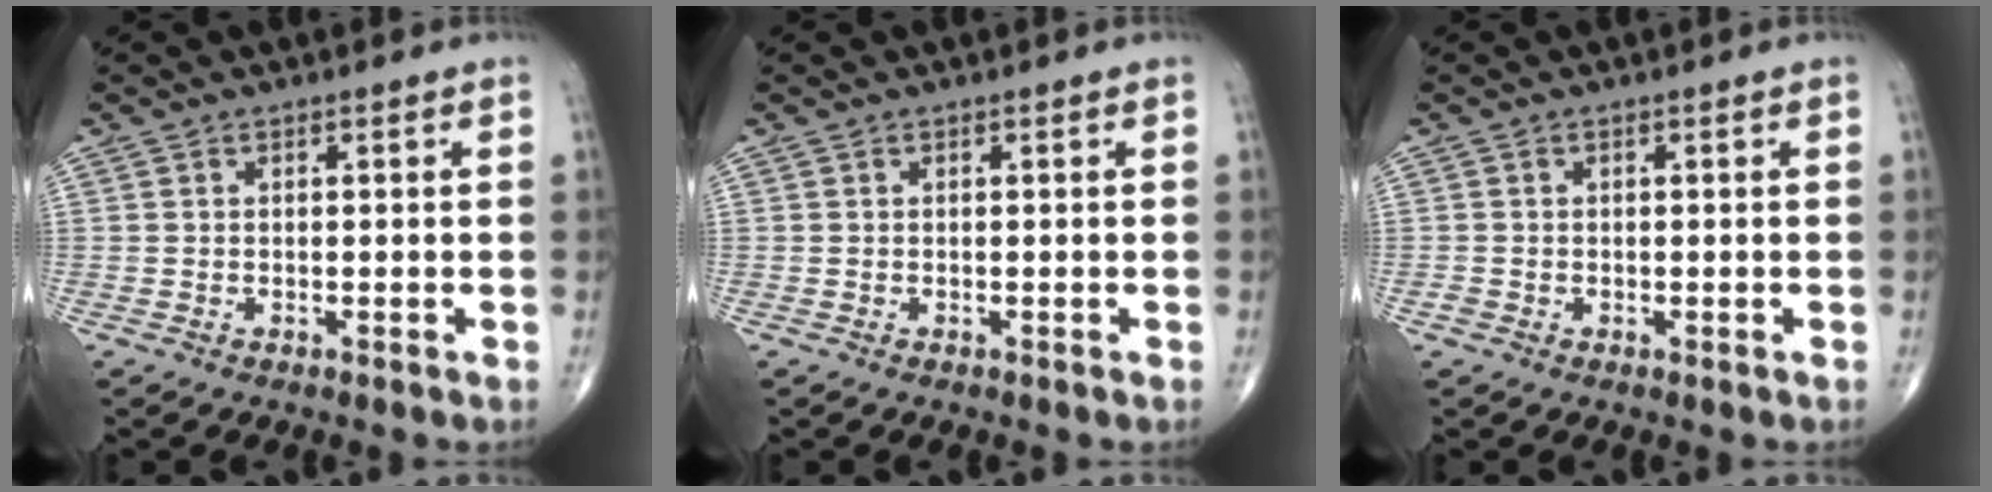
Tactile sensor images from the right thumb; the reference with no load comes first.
{"total": 0.0}
{"total": 1.6, "force": [-0.6, 1.4, 0.4], "torque": [-0.003, 0.006, -0.011]}